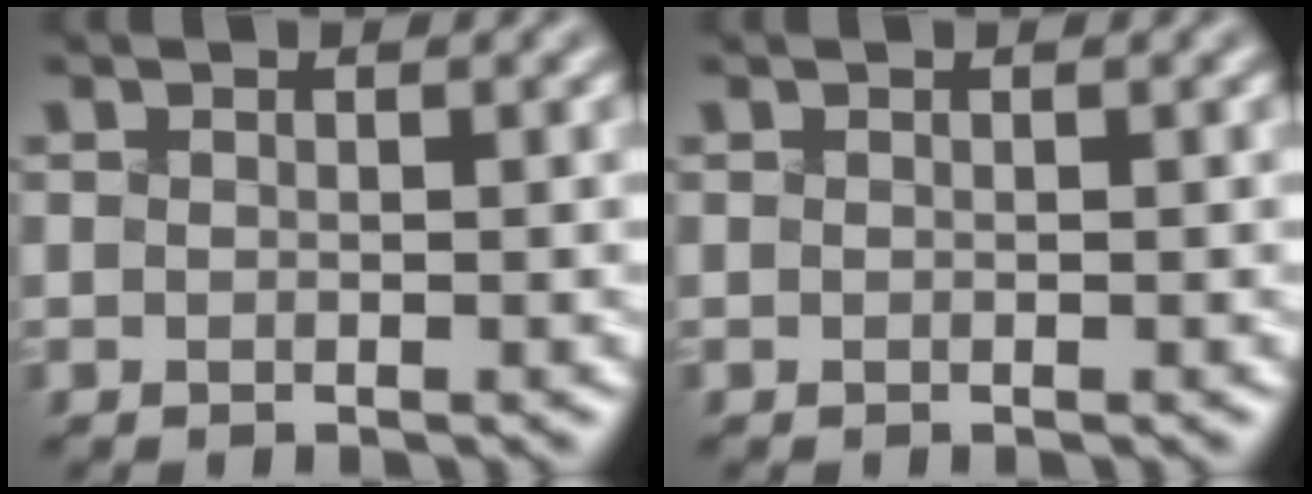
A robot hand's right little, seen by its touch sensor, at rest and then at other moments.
{"total": 0.0}